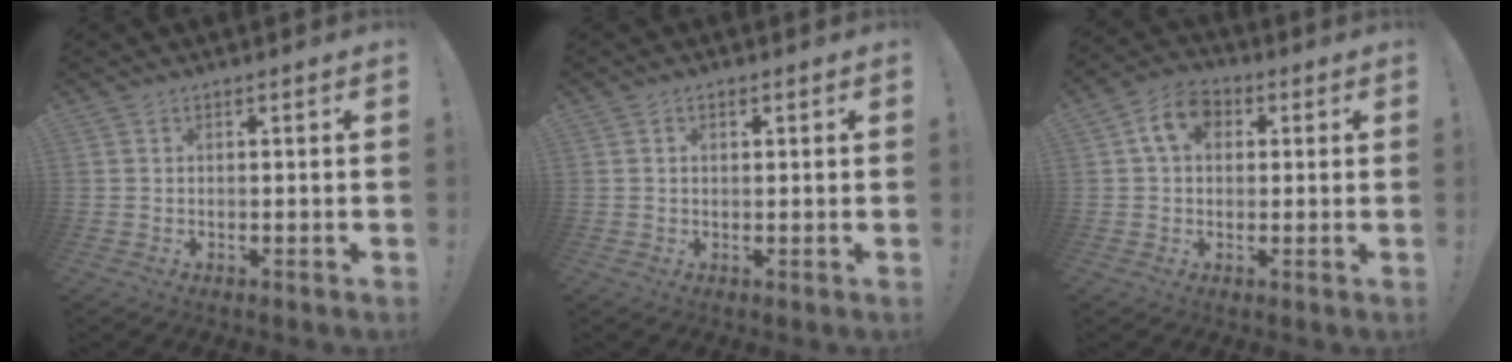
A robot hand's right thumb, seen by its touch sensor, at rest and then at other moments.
{"total": 1.1, "force": [0.4, 0.7, 0.8], "torque": [-0.015, 0.001, 0.006]}
{"total": 8.5, "force": [2.3, 6.2, 5.3], "torque": [-0.093, 0.017, 0.047]}